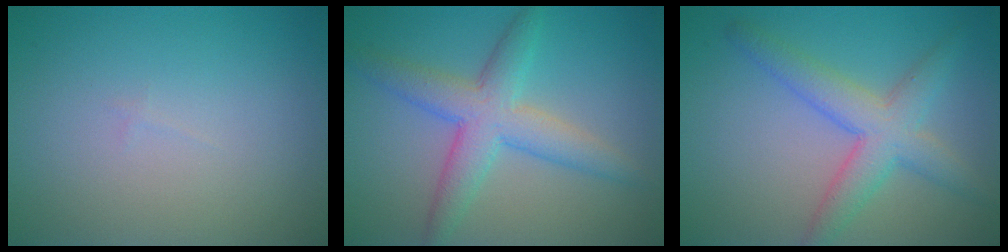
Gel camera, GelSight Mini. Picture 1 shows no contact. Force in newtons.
{"total": 5.2, "press": 5.2, "slide": 0.1}
{"total": 4.7, "press": 4.7, "slide": 0.1}